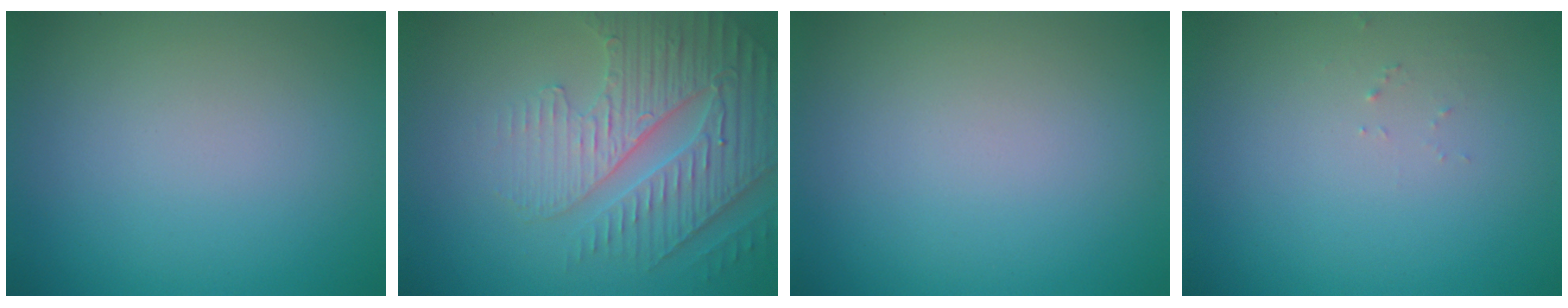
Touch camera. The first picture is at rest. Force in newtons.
{"total": 4.9, "press": 4.5, "slide": 2.0}
{"total": 0.0}
{"total": 0.7, "press": 0.7, "slide": 0.1}